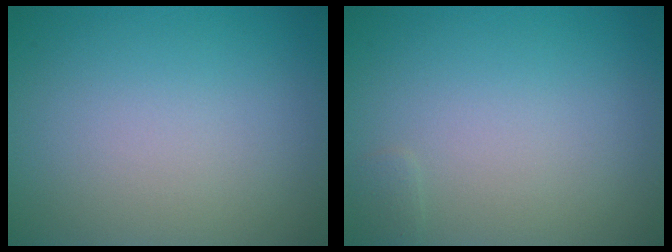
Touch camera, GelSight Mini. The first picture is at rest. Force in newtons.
{"total": 0.5, "press": 0.5, "slide": 0.0}